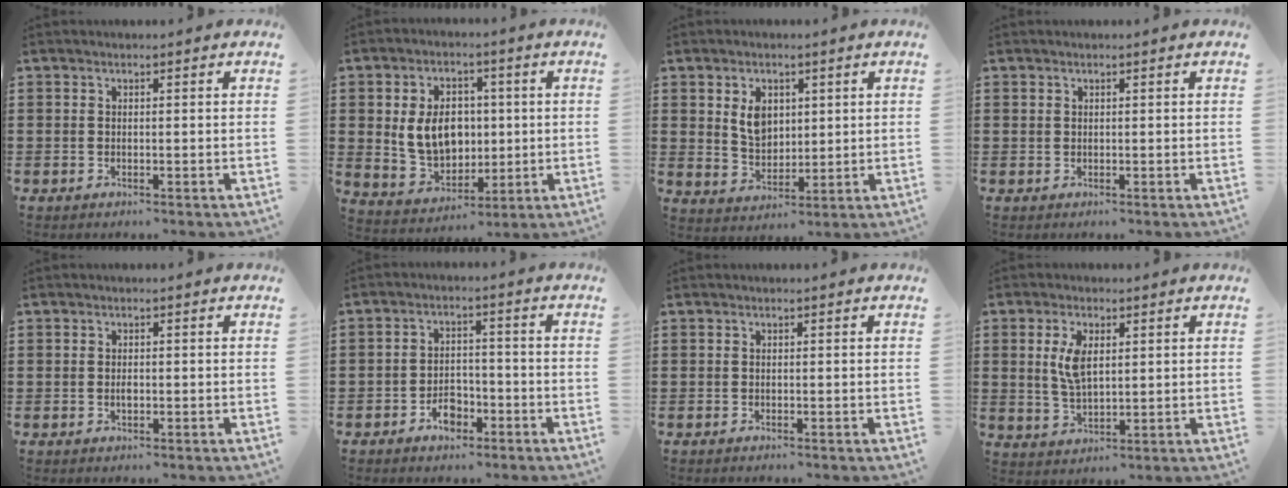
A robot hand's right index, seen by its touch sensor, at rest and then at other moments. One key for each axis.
{"total": 8.7, "fx": 0.8, "fy": 6.6, "fz": 5.7, "tx": -0.122, "ty": 0.011, "tz": 0.011}
{"total": 5.2, "fx": 1.7, "fy": 3.7, "fz": 3.3, "tx": -0.069, "ty": 0.010, "tz": 0.028}
{"total": 0.5, "fx": 0.3, "fy": 0.4, "fz": 0.0, "tx": 0.000, "ty": 0.005, "tz": 0.005}
{"total": 1.1, "fx": -0.1, "fy": 0.6, "fz": 0.9, "tx": -0.018, "ty": -0.002, "tz": -0.001}
{"total": 4.5, "fx": -2.7, "fy": 2.7, "fz": 2.4, "tx": -0.031, "ty": 0.007, "tz": -0.051}
{"total": 0.0}
{"total": 5.6, "fx": 1.3, "fy": 2.6, "fz": 4.7, "tx": -0.101, "ty": 0.009, "tz": 0.022}